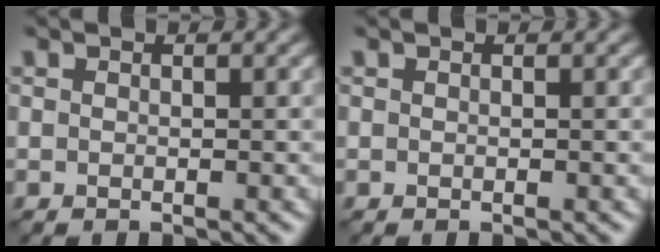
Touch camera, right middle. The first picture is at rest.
{"total": 0.0}